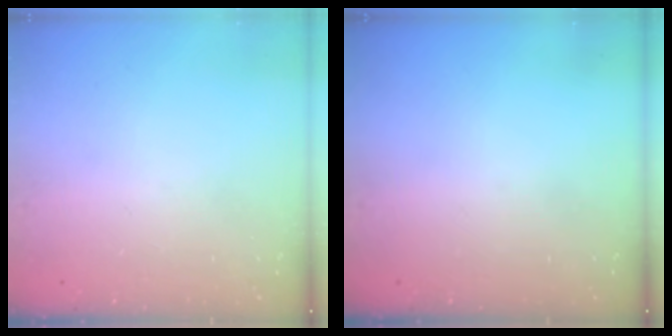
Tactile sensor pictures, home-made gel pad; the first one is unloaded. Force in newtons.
{"total": 0.0}